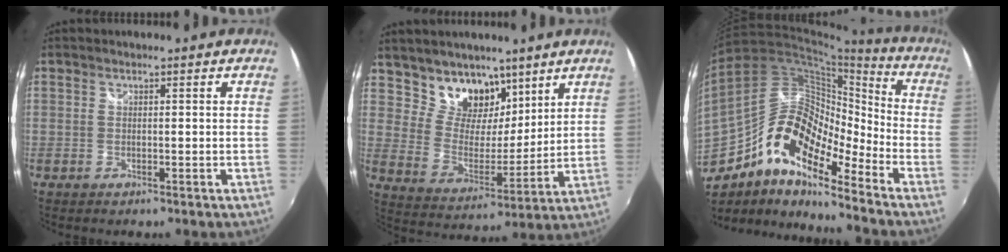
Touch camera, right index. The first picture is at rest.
{"total": 12.4, "force": [8.6, 7.4, 5.1], "torque": [-0.095, -0.001, 0.157]}
{"total": 18.2, "force": [-10.6, 7.1, 13.0], "torque": [-0.224, -0.005, -0.211]}